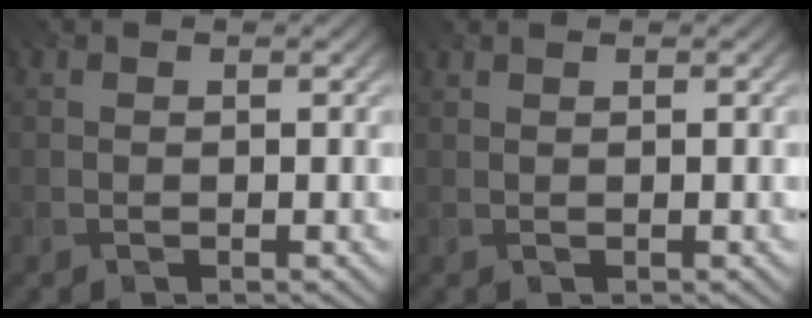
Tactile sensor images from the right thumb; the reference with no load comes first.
{"total": 0.5, "force": [0.5, -0.1, 0.2], "torque": [-0.004, 0.000, 0.010]}